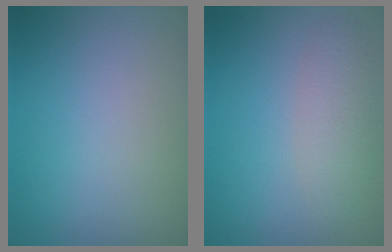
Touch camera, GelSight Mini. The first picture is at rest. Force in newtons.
{"total": 2.2, "press": 2.2, "slide": 0.1}